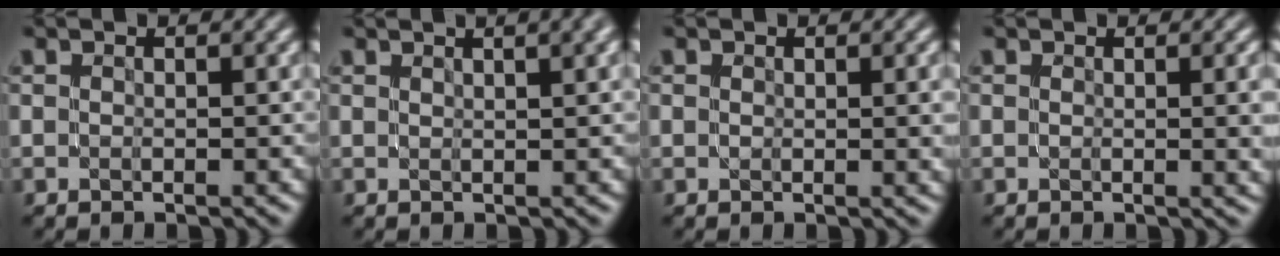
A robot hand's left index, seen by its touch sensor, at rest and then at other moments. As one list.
[{"total": 7.2, "force": [4.2, 3.0, 5.0], "torque": [-0.027, 0.049, 0.019]}, {"total": 1.9, "force": [0.5, 0.6, 1.7], "torque": [-0.021, -0.003, 0.010]}, {"total": 3.1, "force": [0.5, 1.0, 2.9], "torque": [-0.025, 0.001, 0.007]}]